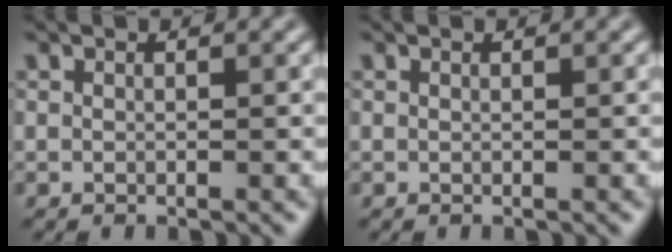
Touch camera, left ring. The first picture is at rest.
{"total": 0.0}